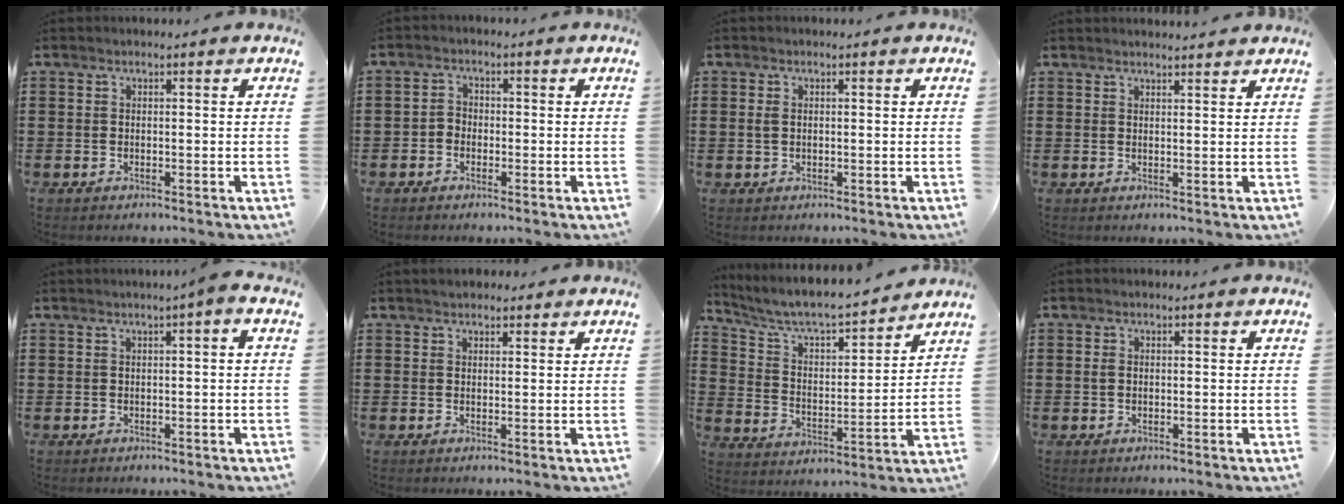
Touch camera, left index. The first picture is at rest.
{"total": 1.8, "force": [-1.2, 1.3, 0.4], "torque": [-0.012, 0.006, -0.028]}
{"total": 1.3, "force": [0.1, 0.8, 1.0], "torque": [-0.030, 0.001, -0.002]}
{"total": 1.6, "force": [1.6, 0.0, 0.1], "torque": [-0.005, 0.001, 0.032]}
{"total": 1.2, "force": [-0.1, 0.0, 1.2], "torque": [-0.019, -0.004, -0.002]}
{"total": 1.6, "force": [1.4, 0.6, 0.2], "torque": [-0.007, 0.006, 0.028]}
{"total": 6.2, "force": [5.5, 1.0, 2.6], "torque": [-0.075, -0.038, 0.086]}
{"total": 1.2, "force": [0.0, 0.8, 0.9], "torque": [-0.029, 0.002, -0.003]}